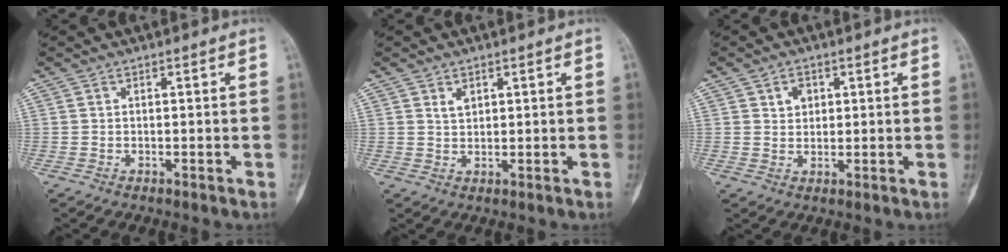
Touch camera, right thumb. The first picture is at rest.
{"total": 2.0, "force": [1.1, 1.3, 1.1], "torque": [-0.015, -0.007, 0.024]}
{"total": 3.0, "force": [1.2, 2.3, 1.4], "torque": [-0.008, -0.005, 0.020]}